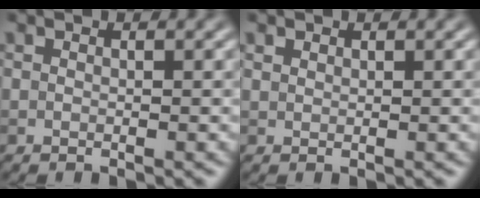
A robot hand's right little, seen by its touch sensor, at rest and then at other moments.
{"total": 0.7, "force": [0.5, 0.4, 0.1], "torque": [-0.003, 0.000, 0.012]}